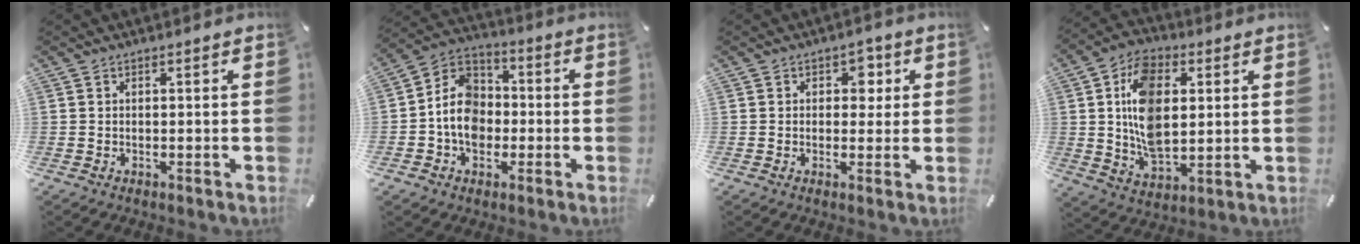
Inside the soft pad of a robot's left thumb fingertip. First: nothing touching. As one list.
[{"total": 10.5, "force": [-2.8, 8.7, 5.2], "torque": [-0.132, 0.021, -0.058]}, {"total": 4.3, "force": [1.0, 3.3, 2.6], "torque": [-0.016, -0.005, 0.004]}, {"total": 15.3, "force": [2.7, 10.0, 11.2], "torque": [-0.230, 0.004, 0.047]}]